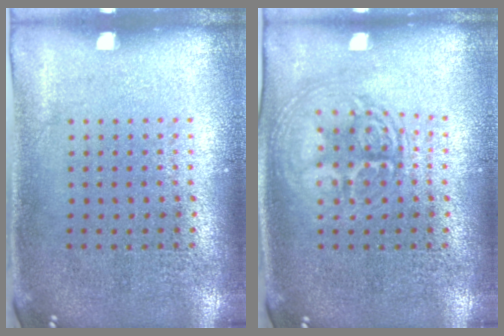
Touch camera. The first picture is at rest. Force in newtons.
{"total": 2.0, "press": 1.9, "slide": 0.3}